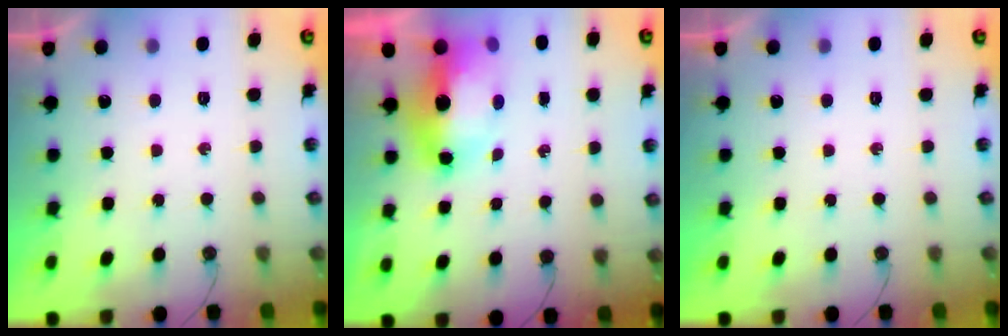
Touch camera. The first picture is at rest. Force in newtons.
{"total": 9.5, "press": 9.4, "slide": 1.5}
{"total": 0.0}